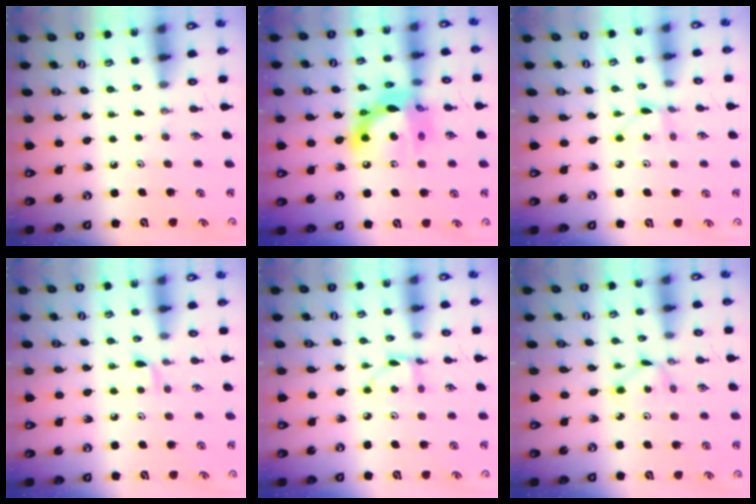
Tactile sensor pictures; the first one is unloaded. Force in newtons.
{"total": 15.3, "press": 15.3, "slide": 1.3}
{"total": 2.0, "press": 2.0, "slide": 0.3}
{"total": 5.6, "press": 5.6, "slide": 0.7}
{"total": 3.6, "press": 3.6, "slide": 0.1}
{"total": 1.6, "press": 1.6, "slide": 0.2}